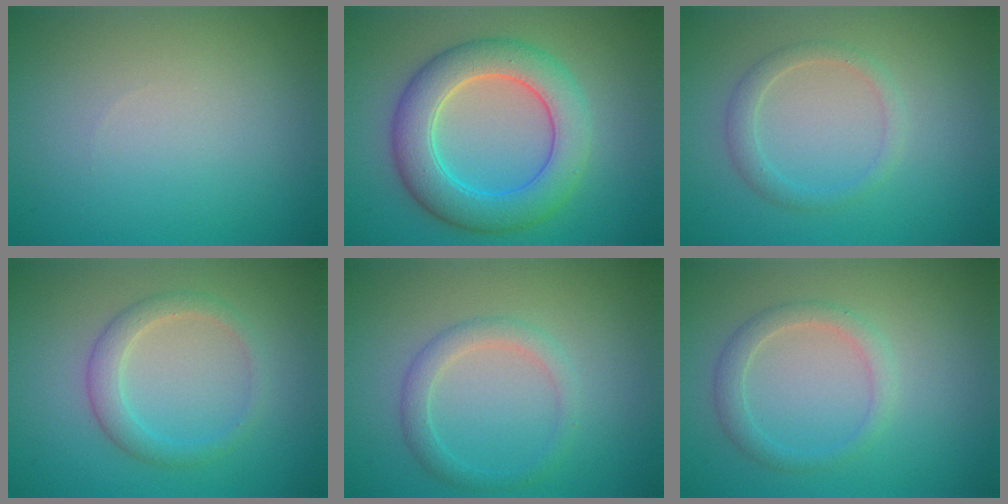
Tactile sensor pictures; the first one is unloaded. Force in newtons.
{"total": 6.9, "press": 6.9, "slide": 0.1}
{"total": 1.8, "press": 1.8, "slide": 0.1}
{"total": 2.6, "press": 2.6, "slide": 0.2}
{"total": 2.2, "press": 2.2, "slide": 0.2}
{"total": 2.1, "press": 2.1, "slide": 0.2}